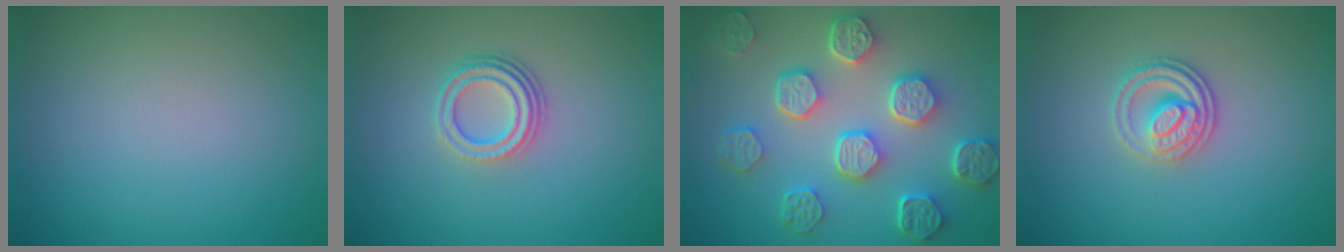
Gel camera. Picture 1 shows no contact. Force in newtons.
{"total": 3.5, "press": 2.5, "slide": 2.4}
{"total": 7.6, "press": 5.9, "slide": 4.9}
{"total": 2.7, "press": 2.5, "slide": 0.9}